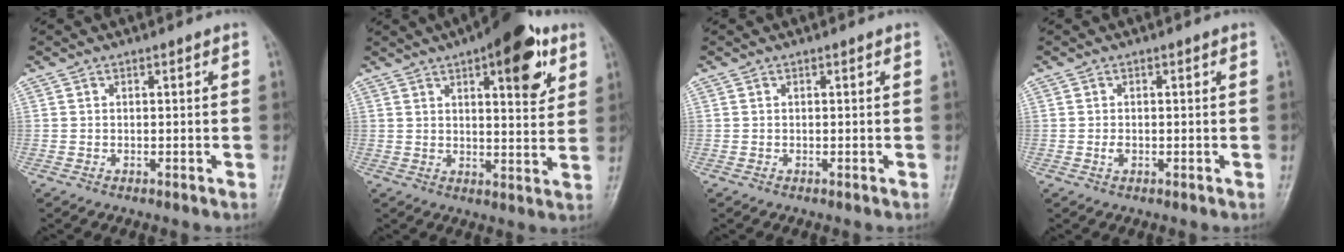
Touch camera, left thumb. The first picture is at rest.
{"total": 14.3, "force": [6.9, 5.4, 11.3], "torque": [-0.118, -0.022, 0.088]}
{"total": 0.0}
{"total": 1.2, "force": [-0.2, 0.8, 0.9], "torque": [-0.015, -0.001, -0.006]}